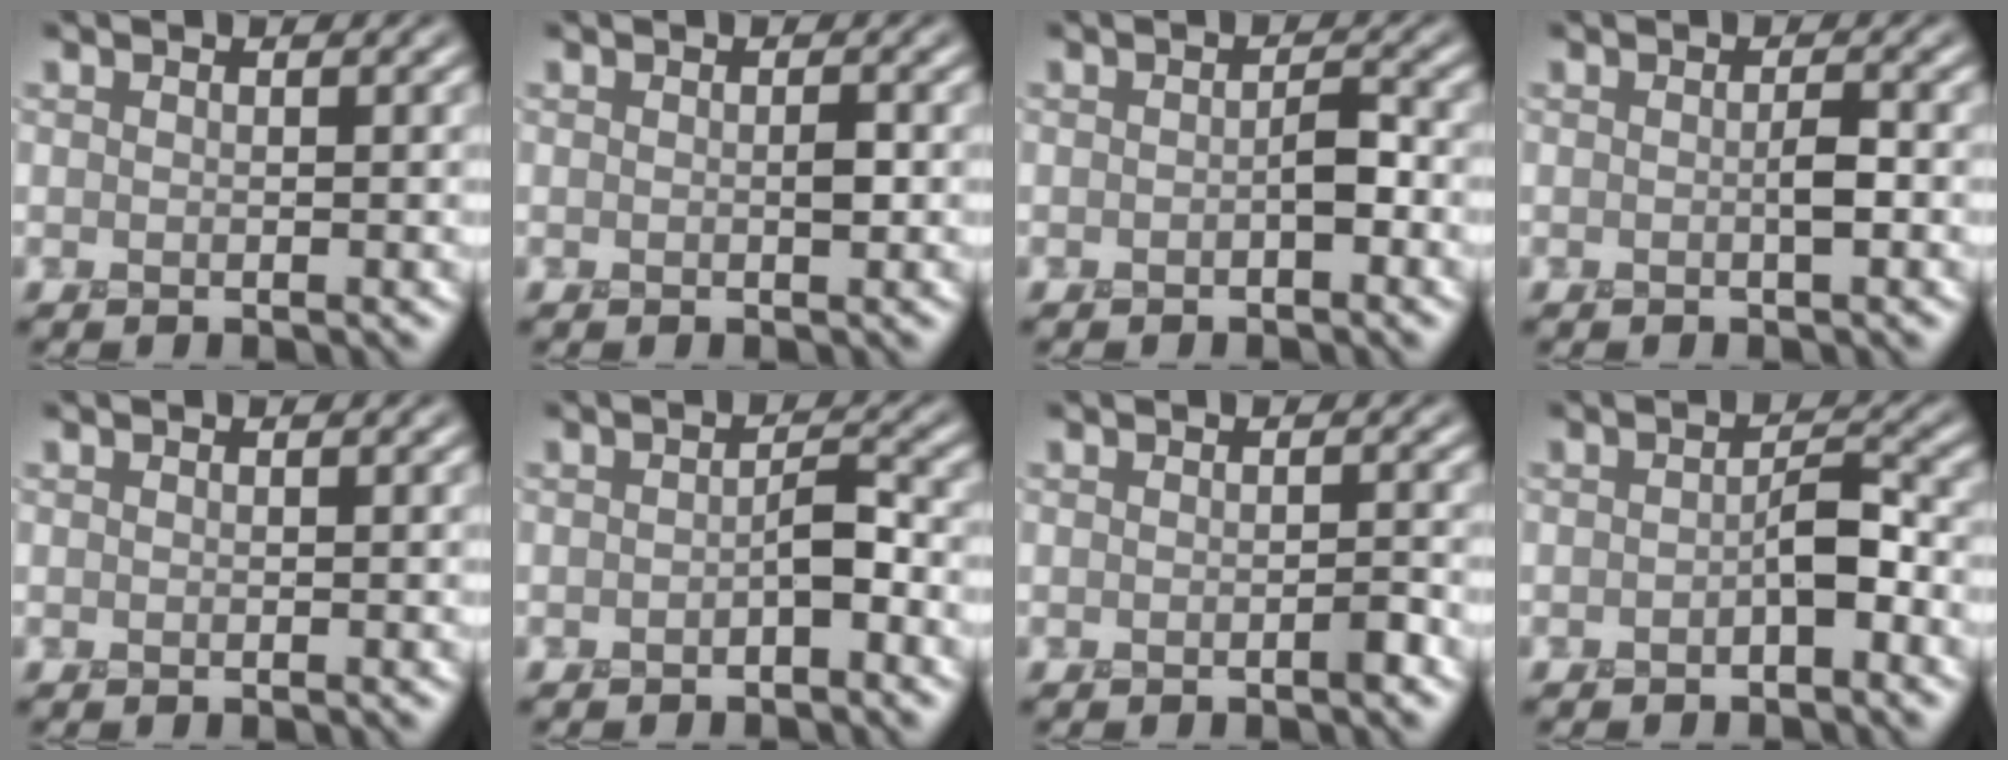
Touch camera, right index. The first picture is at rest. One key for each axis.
{"total": 0.6, "fx": 0.0, "fy": 0.1, "fz": 0.6, "tx": -0.014, "ty": 0.002, "tz": 0.000}
{"total": 1.3, "fx": -0.6, "fy": 0.4, "fz": 1.1, "tx": -0.022, "ty": 0.004, "tz": -0.011}
{"total": 1.0, "fx": -0.2, "fy": 0.0, "fz": 1.0, "tx": -0.021, "ty": 0.004, "tz": -0.005}
{"total": 0.0}
{"total": 1.6, "fx": -0.8, "fy": 0.4, "fz": 1.3, "tx": -0.025, "ty": 0.008, "tz": -0.015}
{"total": 1.0, "fx": -0.6, "fy": 0.1, "fz": 0.8, "tx": -0.014, "ty": 0.000, "tz": -0.011}
{"total": 2.0, "fx": -0.9, "fy": 0.6, "fz": 1.6, "tx": -0.032, "ty": 0.009, "tz": -0.017}